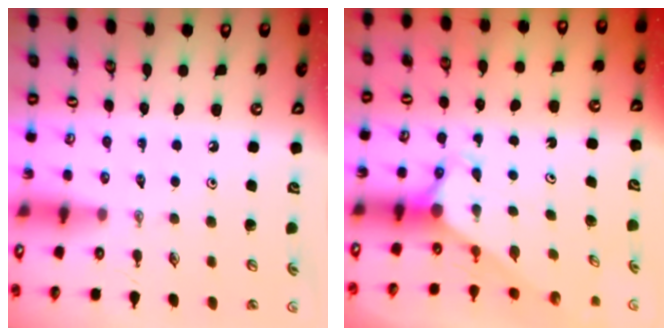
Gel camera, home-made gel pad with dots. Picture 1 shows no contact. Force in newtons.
{"total": 2.7, "press": 2.7, "slide": 0.0}